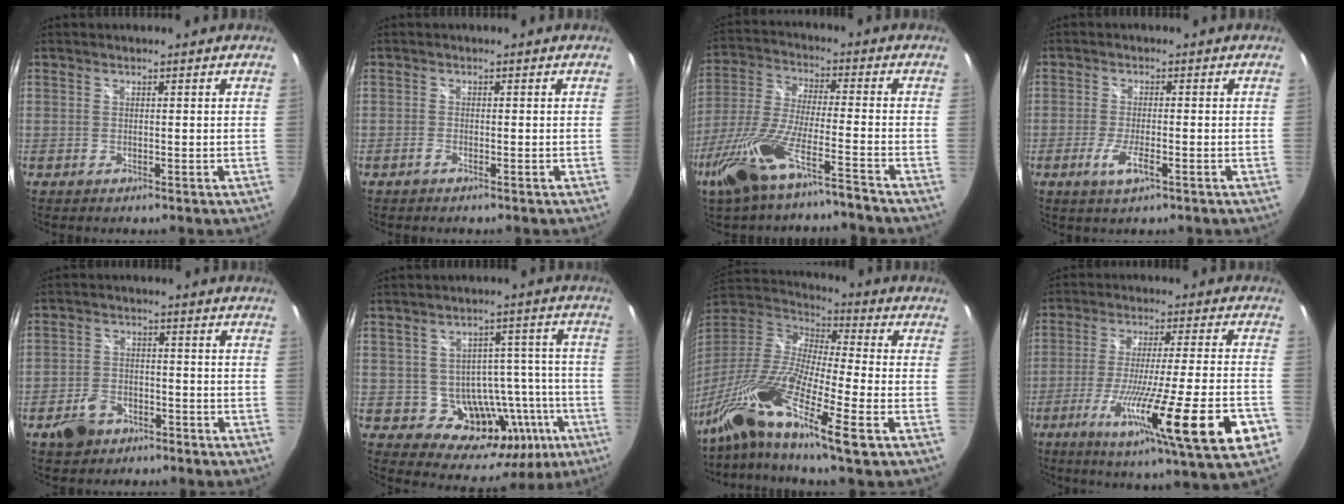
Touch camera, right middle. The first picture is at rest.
{"total": 0.9, "force": [-0.8, 0.3, 0.4], "torque": [-0.013, -0.001, -0.018]}
{"total": 13.7, "force": [-9.6, 1.4, 9.6], "torque": [-0.211, -0.023, -0.184]}
{"total": 4.1, "force": [-1.8, 0.7, 3.6], "torque": [-0.079, -0.009, -0.037]}
{"total": 6.7, "force": [-4.5, 4.2, 2.6], "torque": [-0.071, 0.012, -0.069]}
{"total": 14.9, "force": [-5.2, 11.3, 8.2], "torque": [-0.119, 0.026, -0.041]}
{"total": 20.0, "force": [-12.0, 2.3, 15.9], "torque": [-0.303, -0.038, -0.240]}
{"total": 22.5, "force": [-10.2, 0.4, 20.1], "torque": [-0.330, -0.079, -0.158]}